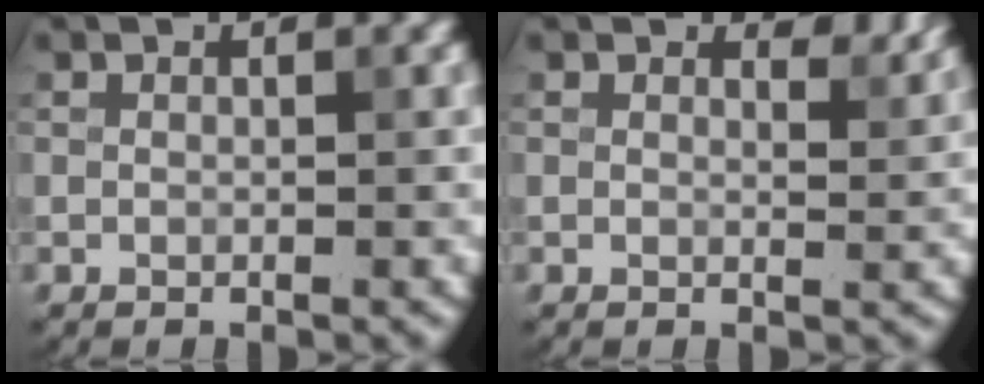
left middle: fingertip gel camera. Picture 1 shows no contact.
{"total": 1.6, "force": [1.4, 0.4, 0.7], "torque": [-0.008, -0.003, 0.019]}